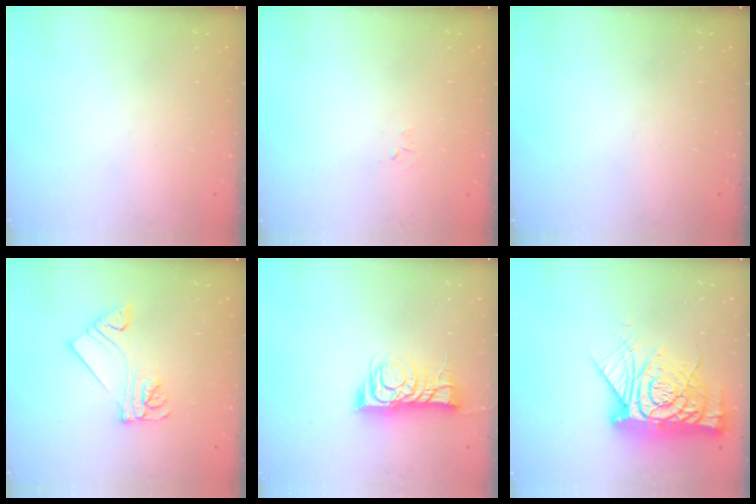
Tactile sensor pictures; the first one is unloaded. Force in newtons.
{"total": 2.6, "press": 2.6, "slide": 0.4}
{"total": 0.0}
{"total": 9.7, "press": 9.7, "slide": 0.9}
{"total": 10.8, "press": 10.8, "slide": 0.8}
{"total": 22.0, "press": 21.9, "slide": 2.2}